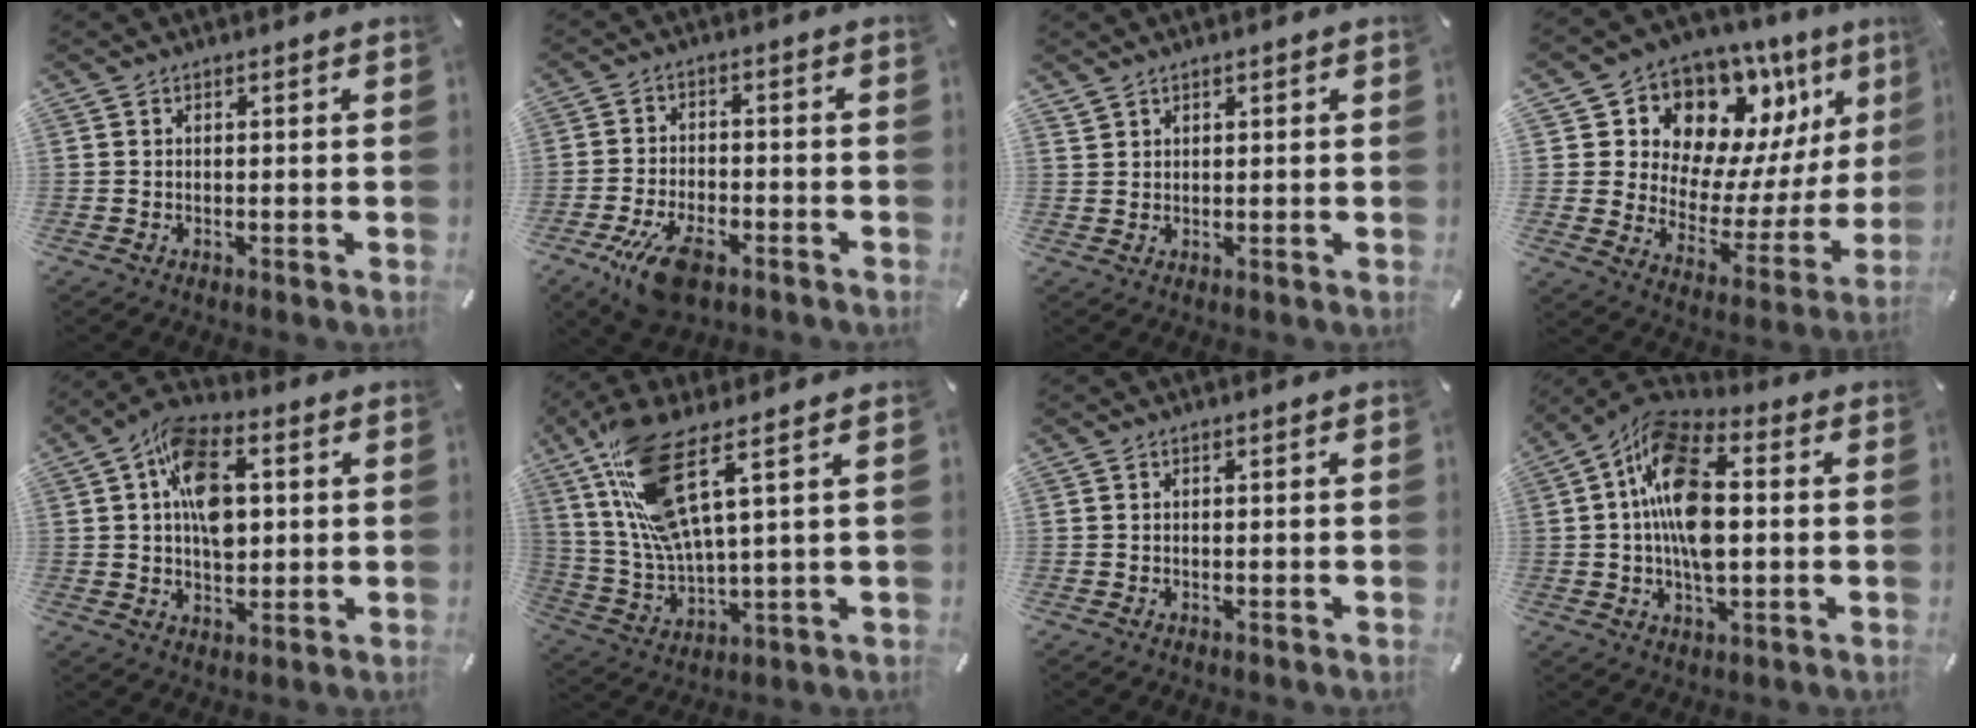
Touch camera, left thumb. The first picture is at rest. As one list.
[{"total": 9.7, "force": [-5.5, 4.4, 6.7], "torque": [-0.141, 0.017, -0.099]}, {"total": 1.3, "force": [1.1, 0.7, 0.1], "torque": [-0.002, -0.001, 0.021]}, {"total": 12.1, "force": [9.6, 7.2, 1.9], "torque": [-0.027, -0.120, 0.166]}, {"total": 13.6, "force": [2.2, 8.9, 10.0], "torque": [-0.169, 0.011, 0.042]}, {"total": 15.8, "force": [7.3, 4.1, 13.4], "torque": [-0.302, -0.029, 0.119]}, {"total": 0.0}, {"total": 15.3, "force": [0.9, 8.4, 12.8], "torque": [-0.260, 0.007, 0.015]}]